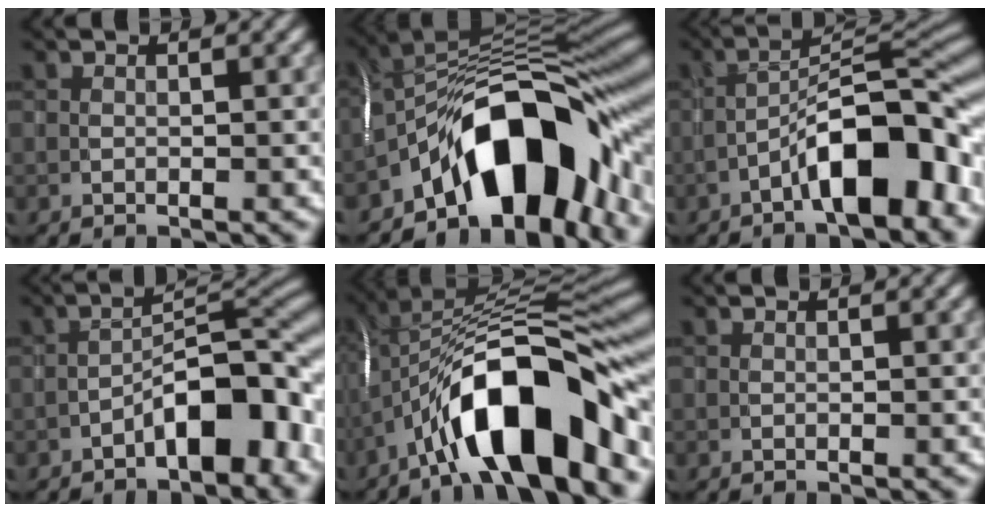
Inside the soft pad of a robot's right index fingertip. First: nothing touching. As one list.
[{"total": 13.2, "force": [-6.1, 6.4, 9.8], "torque": [-0.122, 0.021, -0.111]}, {"total": 9.5, "force": [-4.5, 2.9, 7.8], "torque": [-0.107, 0.028, -0.077]}, {"total": 7.6, "force": [-3.8, 2.8, 5.9], "torque": [-0.076, 0.027, -0.066]}, {"total": 13.7, "force": [-6.5, 4.3, 11.2], "torque": [-0.171, 0.019, -0.113]}, {"total": 0.0}]